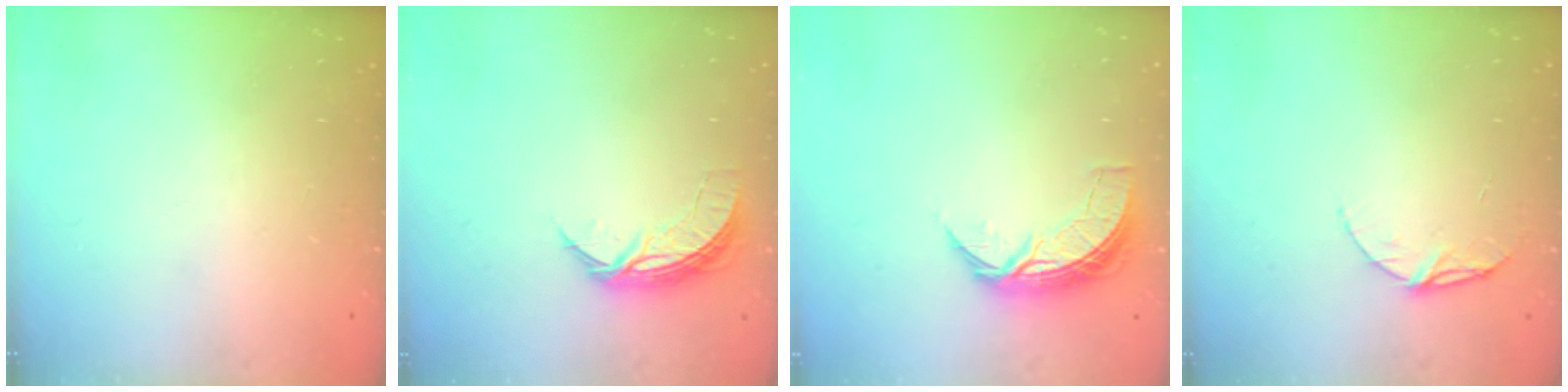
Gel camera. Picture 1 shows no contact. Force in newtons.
{"total": 7.1, "press": 7.0, "slide": 0.7}
{"total": 7.3, "press": 7.3, "slide": 0.5}
{"total": 7.6, "press": 7.6, "slide": 0.6}